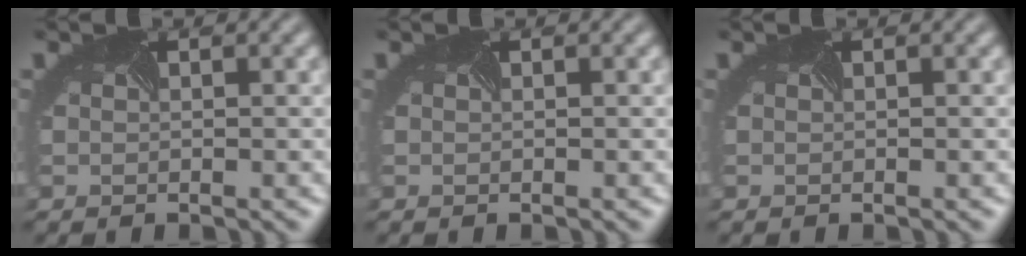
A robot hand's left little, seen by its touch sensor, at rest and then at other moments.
{"total": 0.0}
{"total": 0.0}